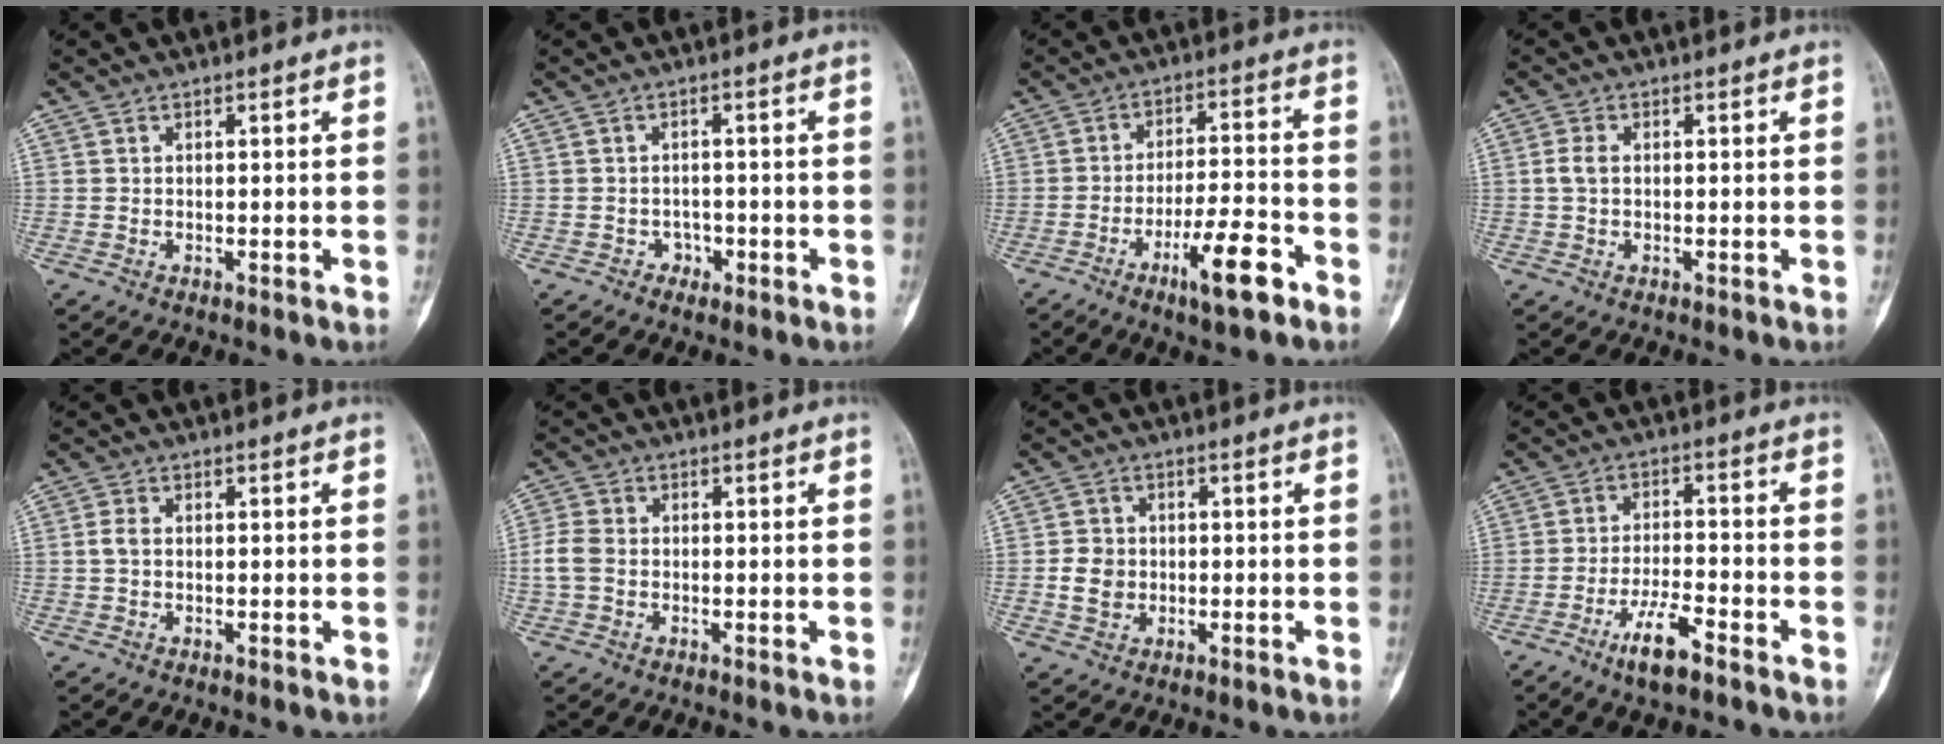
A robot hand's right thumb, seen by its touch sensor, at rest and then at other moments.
{"total": 2.0, "force": [-1.1, 1.6, 0.3], "torque": [0.008, 0.011, -0.018]}
{"total": 10.1, "force": [-5.7, 2.2, 8.0], "torque": [-0.134, 0.032, -0.092]}
{"total": 2.4, "force": [0.1, 1.5, 1.8], "torque": [-0.043, 0.005, -0.001]}
{"total": 1.9, "force": [-0.1, 1.2, 1.4], "torque": [-0.031, 0.001, -0.005]}
{"total": 4.3, "force": [-0.6, 3.3, 2.6], "torque": [-0.064, 0.008, -0.016]}
{"total": 4.4, "force": [-0.6, 3.8, 2.2], "torque": [-0.026, 0.007, -0.012]}
{"total": 7.3, "force": [-4.7, 1.6, 5.3], "torque": [-0.102, 0.024, -0.084]}